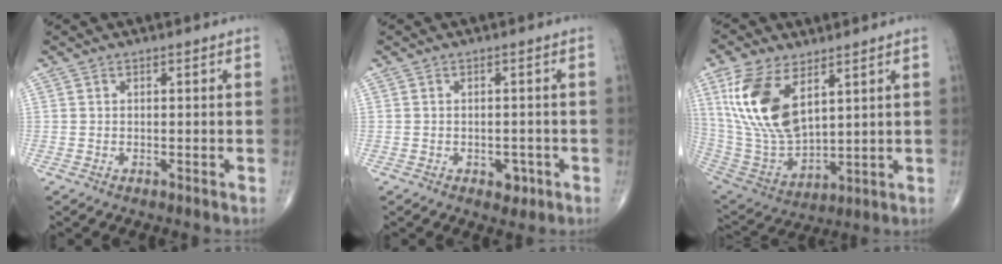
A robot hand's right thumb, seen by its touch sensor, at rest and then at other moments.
{"total": 2.6, "force": [-1.1, 1.8, 1.5], "torque": [-0.004, 0.003, -0.011]}
{"total": 17.6, "force": [7.2, 9.0, 13.3], "torque": [-0.257, -0.029, 0.154]}